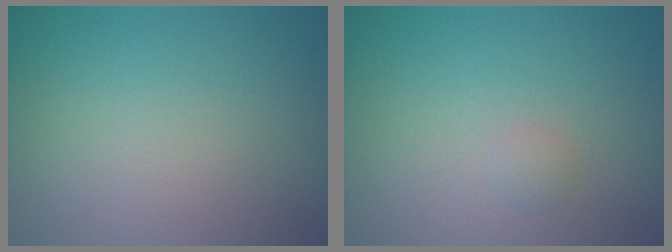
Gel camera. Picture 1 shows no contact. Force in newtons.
{"total": 0.7, "press": 0.7, "slide": 0.0}